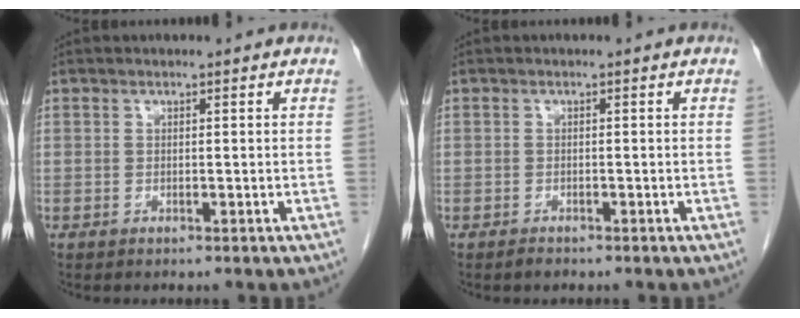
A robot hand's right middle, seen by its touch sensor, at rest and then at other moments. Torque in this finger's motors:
{"motor_torque": [0.38, -0.28, -0.09, -0.03]}